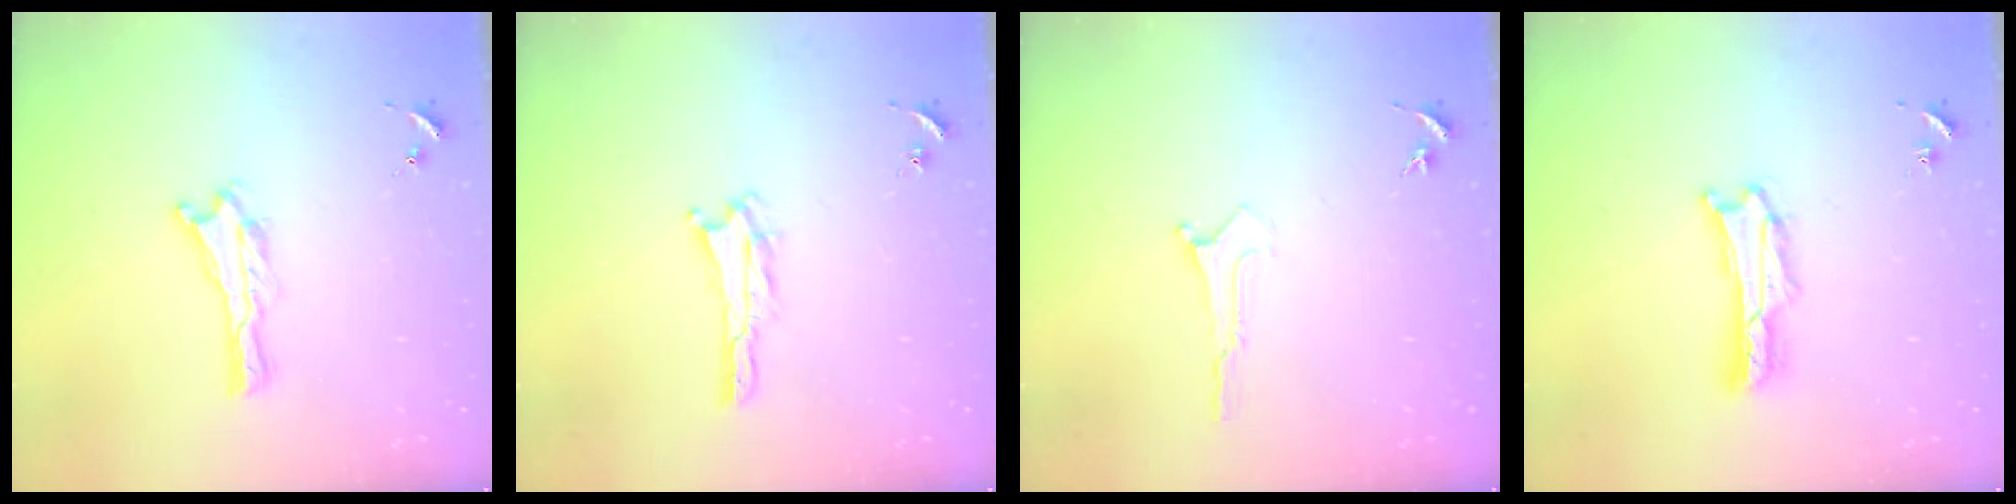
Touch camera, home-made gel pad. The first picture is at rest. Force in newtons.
{"total": 1.4, "press": 1.3, "slide": 0.3}
{"total": 0.0}
{"total": 1.6, "press": 1.5, "slide": 0.3}